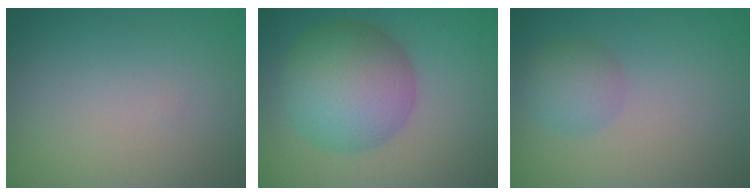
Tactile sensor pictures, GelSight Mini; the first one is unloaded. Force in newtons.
{"total": 8.8, "press": 8.8, "slide": 0.1}
{"total": 2.6, "press": 2.6, "slide": 0.0}